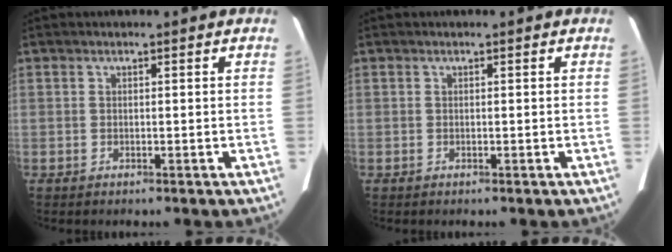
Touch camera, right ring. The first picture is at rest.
{"total": 0.0}